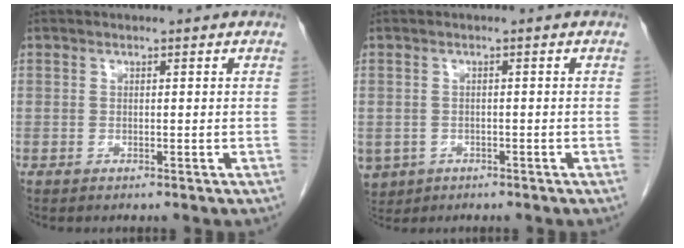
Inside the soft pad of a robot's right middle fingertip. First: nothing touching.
{"total": 5.9, "force": [-2.8, 4.9, 1.7], "torque": [-0.041, -0.001, -0.041]}